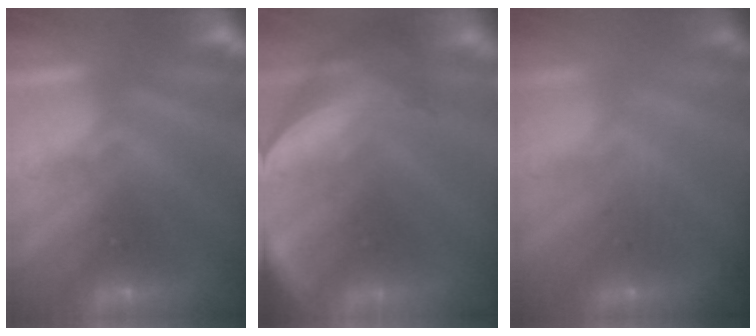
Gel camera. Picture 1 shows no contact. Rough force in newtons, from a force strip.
{"total": 8.4}
{"total": 2.7}